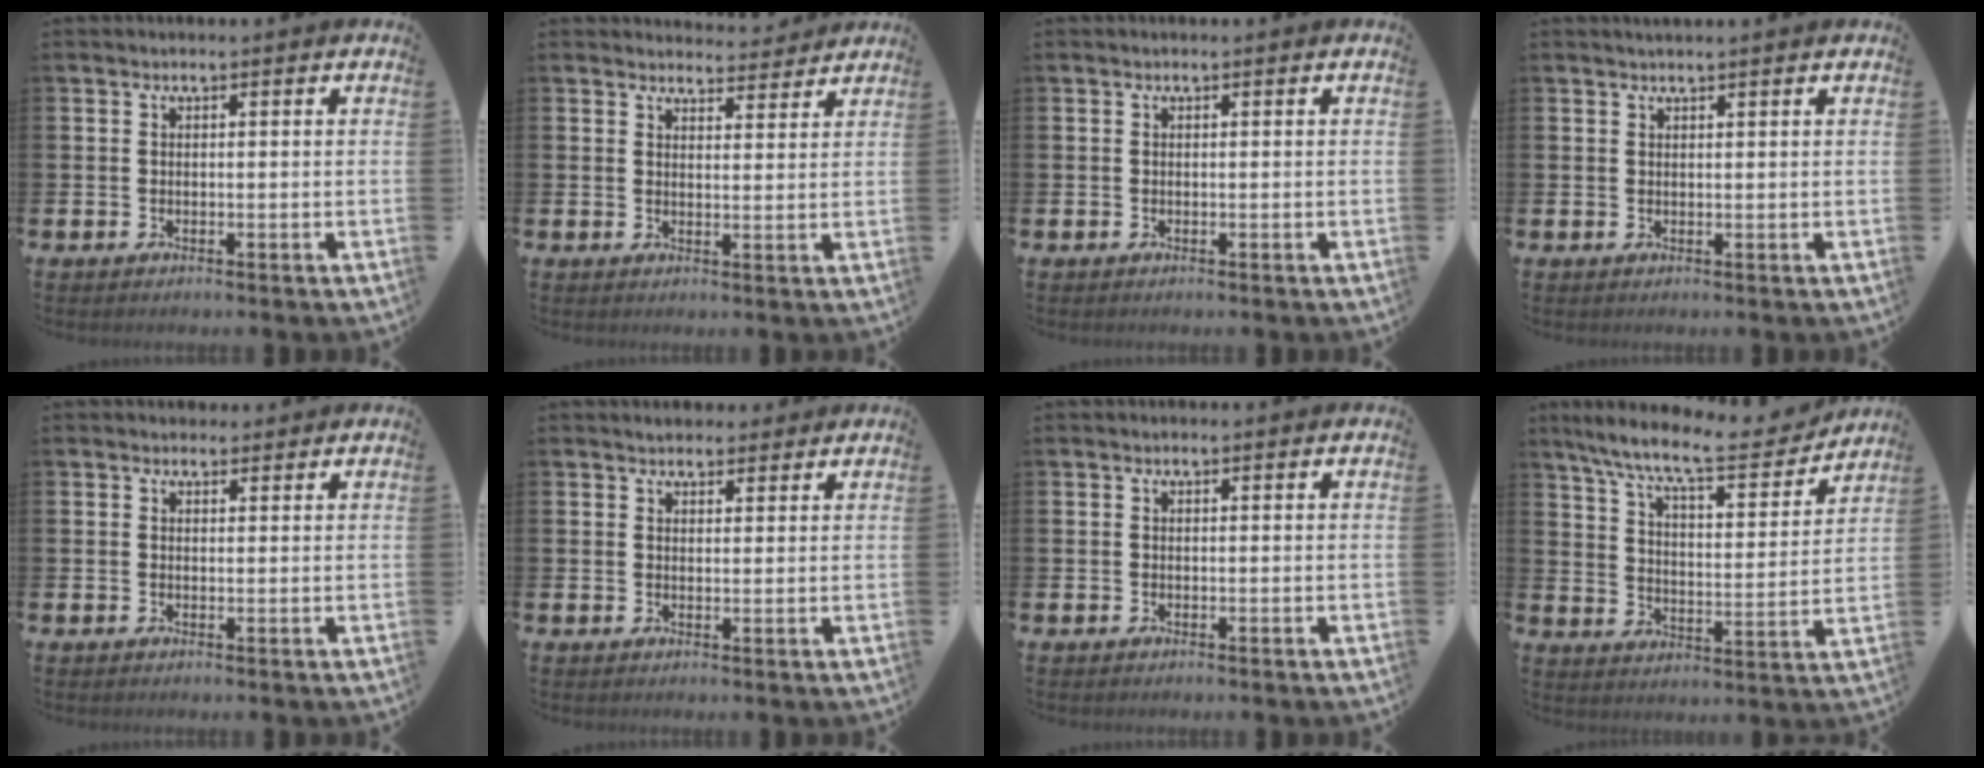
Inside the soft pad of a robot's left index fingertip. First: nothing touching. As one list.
[{"total": 3.7, "force": [3.6, 0.7, -0.2], "torque": [0.004, -0.023, 0.064]}, {"total": 0.0}, {"total": 1.0, "force": [0.9, -0.1, 0.2], "torque": [-0.003, -0.001, 0.017]}, {"total": 1.8, "force": [1.6, 0.7, 0.0], "torque": [0.014, -0.006, 0.027]}, {"total": 2.8, "force": [2.7, 0.8, -0.2], "torque": [0.007, -0.012, 0.048]}, {"total": 0.0}, {"total": 10.8, "force": [9.5, 1.7, 4.7], "torque": [-0.126, -0.056, 0.161]}]